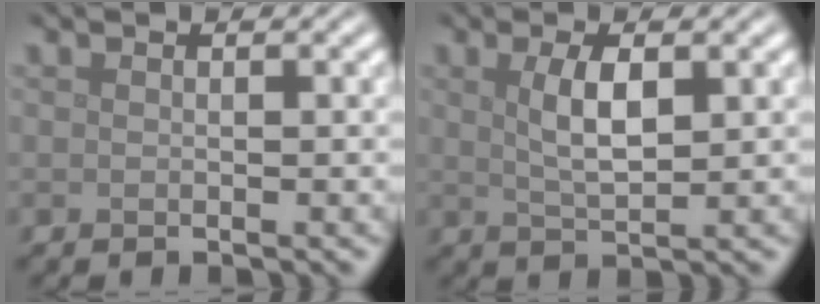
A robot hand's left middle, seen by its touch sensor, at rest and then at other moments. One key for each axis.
{"total": 3.2, "fx": 0.9, "fy": 1.1, "fz": 2.9, "tx": -0.058, "ty": 0.001, "tz": 0.020}